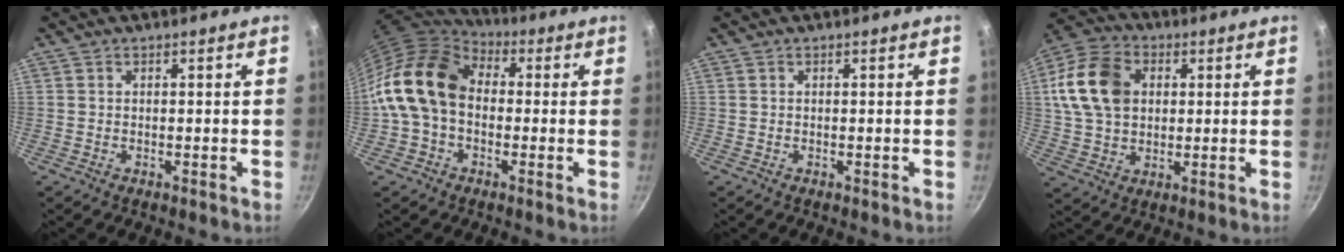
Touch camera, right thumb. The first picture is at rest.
{"total": 16.1, "force": [-0.1, 11.7, 11.1], "torque": [-0.186, 0.037, -0.018]}
{"total": 0.0}
{"total": 15.1, "force": [3.1, 11.0, 9.9], "torque": [-0.167, 0.011, 0.048]}